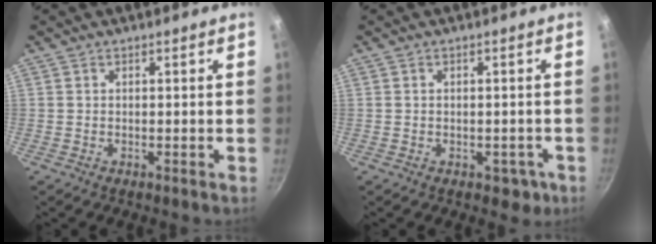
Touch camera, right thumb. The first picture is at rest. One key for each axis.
{"total": 3.2, "fx": -1.2, "fy": 2.3, "fz": 1.9, "tx": -0.006, "ty": 0.017, "tz": -0.001}